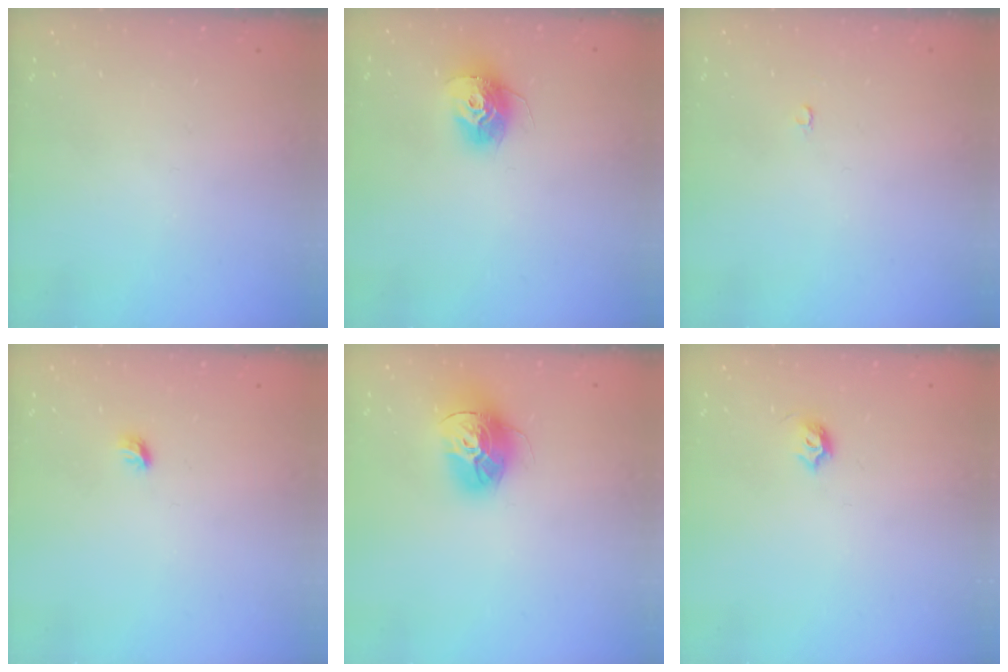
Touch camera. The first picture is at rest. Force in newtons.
{"total": 11.8, "press": 11.8, "slide": 0.9}
{"total": 2.1, "press": 2.1, "slide": 0.2}
{"total": 3.9, "press": 3.8, "slide": 0.9}
{"total": 14.7, "press": 14.6, "slide": 1.4}
{"total": 4.5, "press": 4.3, "slide": 1.0}